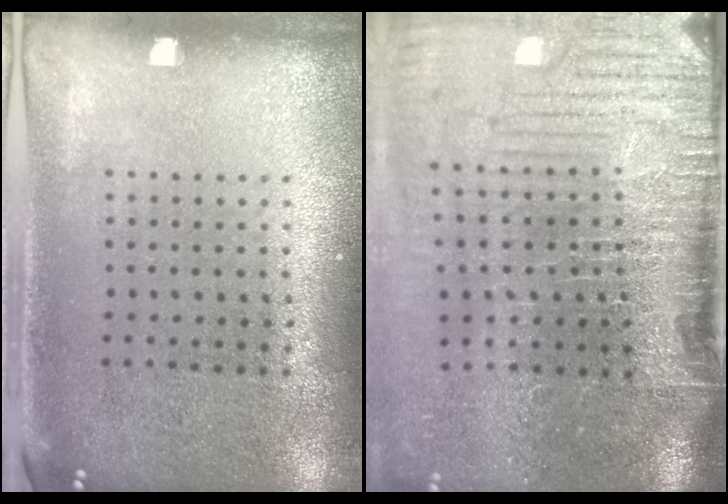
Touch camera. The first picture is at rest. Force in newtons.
{"total": 5.1, "press": 4.2, "slide": 2.9}